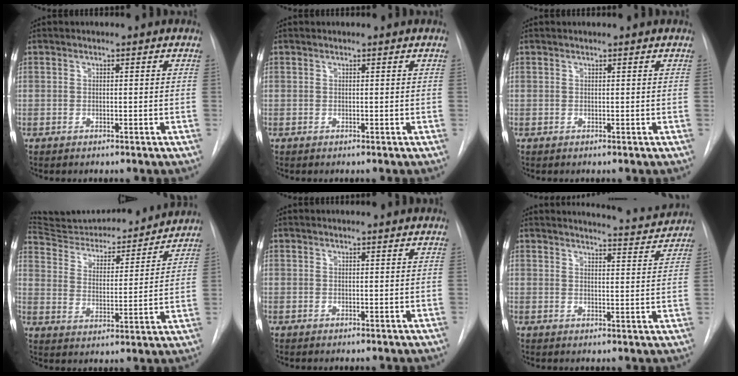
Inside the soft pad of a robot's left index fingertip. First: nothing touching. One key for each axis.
{"total": 0.6, "fx": 0.6, "fy": 0.0, "fz": 0.1, "tx": -0.002, "ty": 0.010, "tz": 0.011}
{"total": 1.3, "fx": 1.3, "fy": -0.1, "fz": 0.3, "tx": -0.007, "ty": 0.012, "tz": 0.020}
{"total": 21.3, "fx": 20.1, "fy": 4.4, "fz": 5.2, "tx": -0.078, "ty": -0.012, "tz": 0.289}
{"total": 3.8, "fx": 3.6, "fy": 0.2, "fz": 1.0, "tx": -0.014, "ty": 0.016, "tz": 0.040}
{"total": 9.1, "fx": 9.0, "fy": 0.3, "fz": 1.1, "tx": -0.016, "ty": -0.015, "tz": 0.104}